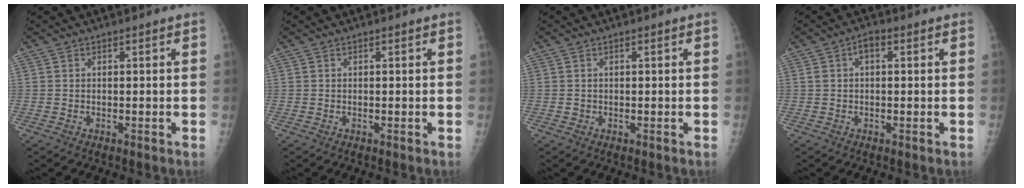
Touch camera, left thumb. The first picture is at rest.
{"total": 0.0}
{"total": 0.7, "force": [0.0, 0.7, 0.1], "torque": [0.006, 0.002, 0.002]}
{"total": 3.1, "force": [0.6, 1.9, 2.5], "torque": [-0.041, 0.012, 0.006]}